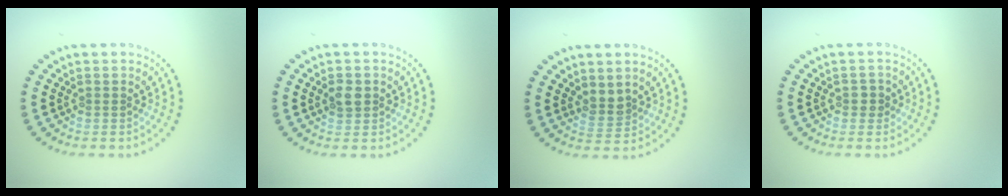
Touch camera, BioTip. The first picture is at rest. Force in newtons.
{"total": 1.7, "press": 1.6, "slide": 0.3}
{"total": 2.0, "press": 1.7, "slide": 1.0}
{"total": 1.0, "press": 1.0, "slide": 0.2}